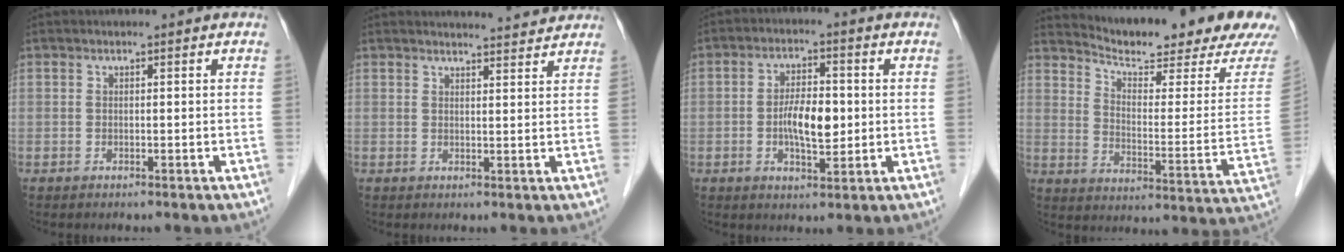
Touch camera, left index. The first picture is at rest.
{"total": 5.6, "force": [5.6, 0.2, 0.8], "torque": [-0.013, 0.002, 0.059]}
{"total": 6.4, "force": [-0.8, 2.5, 5.9], "torque": [-0.114, -0.002, -0.015]}
{"total": 21.7, "force": [20.1, 1.4, 8.1], "torque": [-0.124, -0.088, 0.255]}